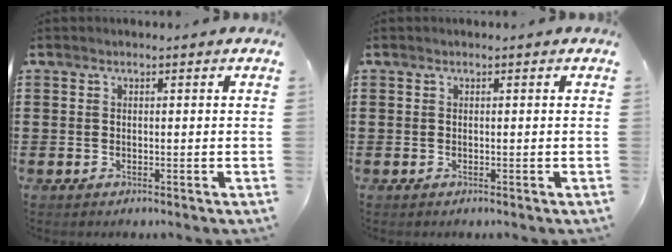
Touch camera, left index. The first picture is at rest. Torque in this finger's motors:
{"motor_torque": [0.00, 0.00, 0.00, 0.00]}